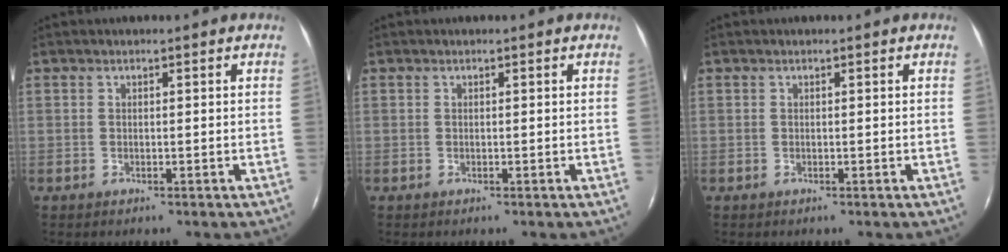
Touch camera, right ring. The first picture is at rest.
{"total": 0.0}
{"total": 0.0}